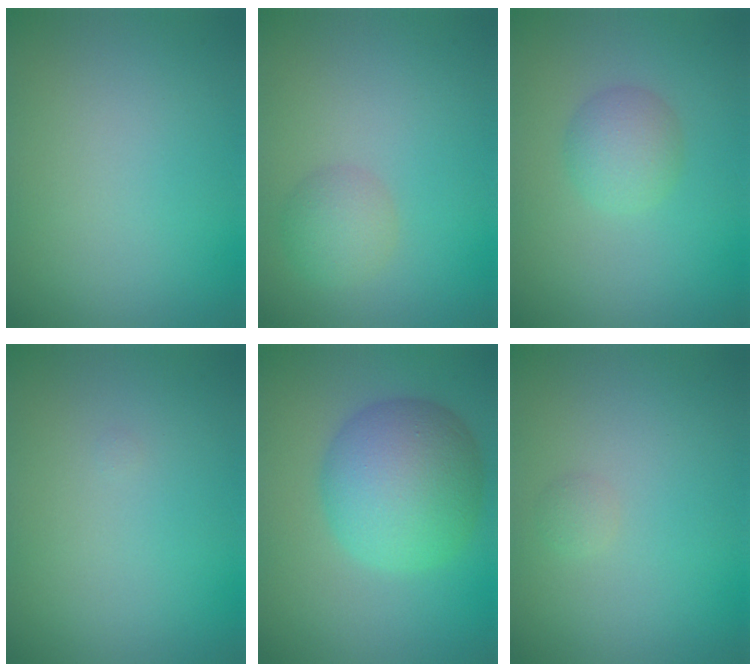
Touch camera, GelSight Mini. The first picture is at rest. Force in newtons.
{"total": 2.1, "press": 2.1, "slide": 0.1}
{"total": 2.5, "press": 2.5, "slide": 0.0}
{"total": 0.0}
{"total": 8.0, "press": 8.0, "slide": 0.1}
{"total": 0.7, "press": 0.7, "slide": 0.0}